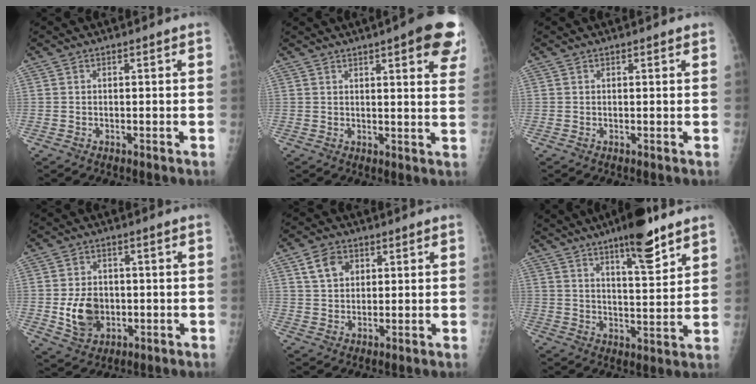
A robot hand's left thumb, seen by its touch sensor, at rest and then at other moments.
{"total": 13.4, "force": [7.4, 3.1, 10.7], "torque": [-0.104, -0.025, 0.081]}
{"total": 0.7, "force": [0.5, 0.1, 0.5], "torque": [-0.004, 0.000, 0.006]}
{"total": 8.2, "force": [-1.1, 6.3, 5.1], "torque": [-0.065, 0.000, -0.010]}
{"total": 5.6, "force": [2.3, 4.1, 3.0], "torque": [-0.035, -0.006, 0.043]}
{"total": 12.0, "force": [8.0, 2.6, 8.6], "torque": [-0.116, -0.045, 0.124]}